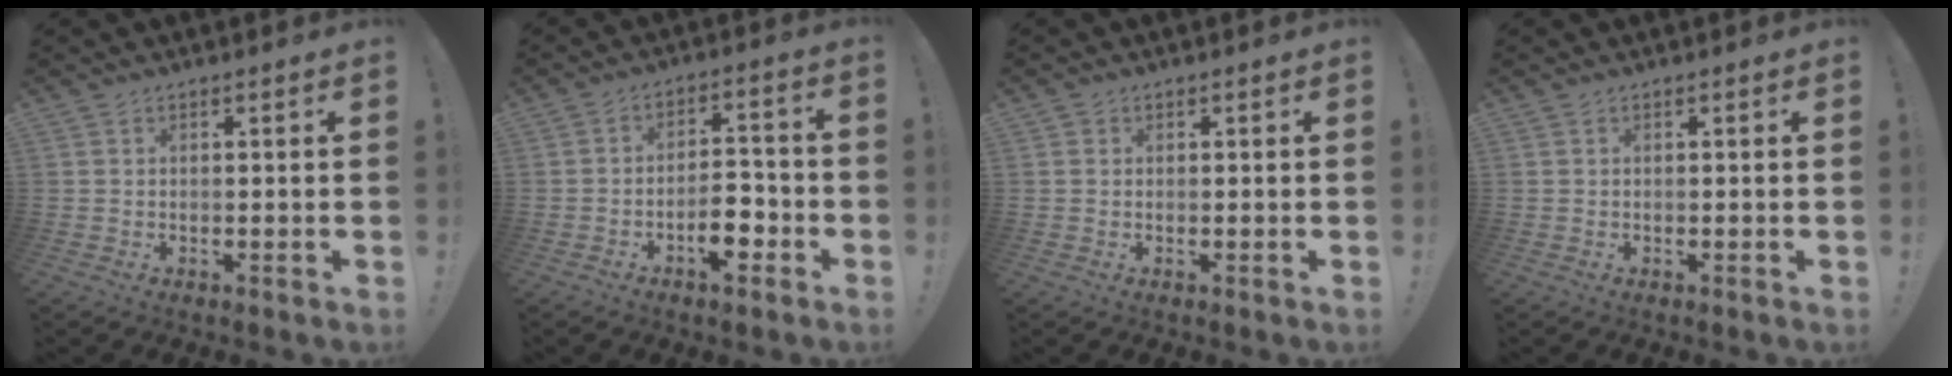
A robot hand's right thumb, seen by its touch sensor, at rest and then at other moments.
{"total": 9.0, "force": [-4.2, 4.2, 6.8], "torque": [-0.095, 0.023, -0.070]}
{"total": 0.8, "force": [0.4, 0.7, 0.0], "torque": [0.003, 0.000, 0.007]}
{"total": 0.0}